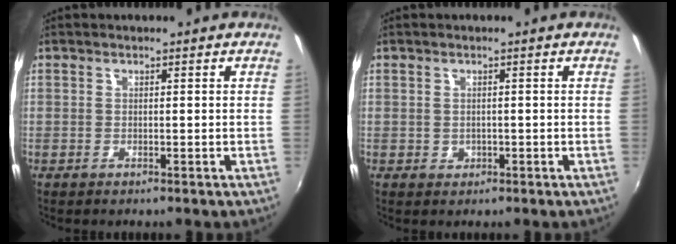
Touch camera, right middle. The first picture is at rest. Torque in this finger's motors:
{"motor_torque": [0.17, -0.09, -0.01, 0.01]}